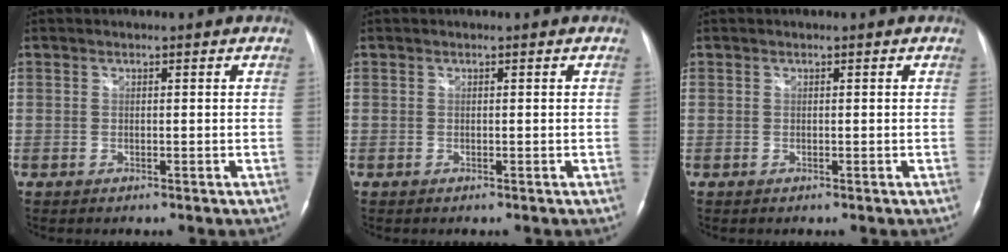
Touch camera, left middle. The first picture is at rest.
{"total": 0.0}
{"total": 0.0}